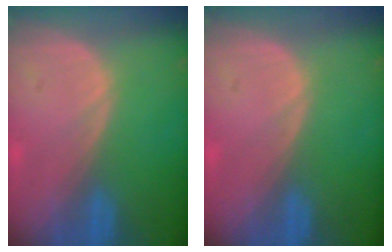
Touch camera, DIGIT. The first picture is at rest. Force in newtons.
{"total": 0.0}